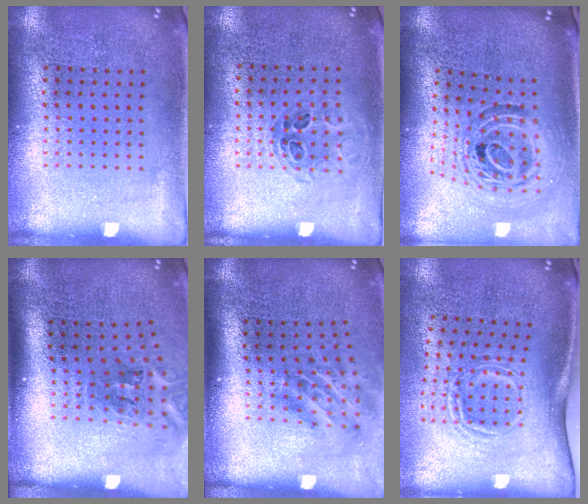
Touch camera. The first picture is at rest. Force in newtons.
{"total": 1.0, "press": 0.8, "slide": 0.5}
{"total": 1.6, "press": 1.3, "slide": 0.9}
{"total": 2.3, "press": 1.4, "slide": 1.9}
{"total": 1.9, "press": 1.2, "slide": 1.5}
{"total": 1.8, "press": 1.2, "slide": 1.4}